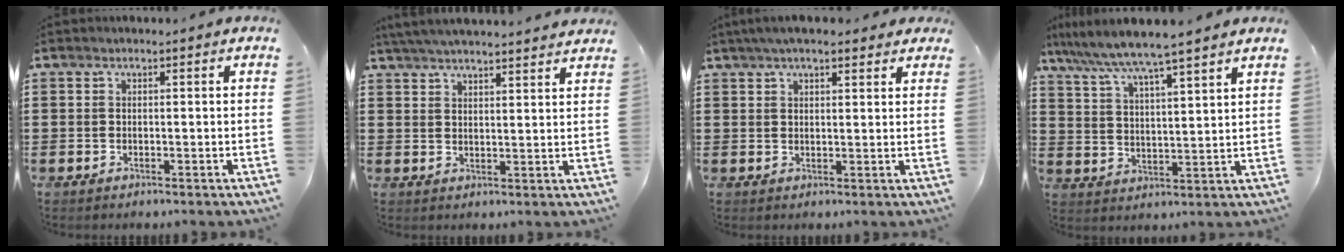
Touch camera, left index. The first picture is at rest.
{"total": 4.2, "force": [4.1, -0.3, 0.9], "torque": [-0.030, -0.014, 0.073]}
{"total": 4.4, "force": [3.4, 1.1, 2.5], "torque": [-0.056, 0.007, 0.061]}
{"total": 5.9, "force": [5.3, -0.8, 2.5], "torque": [-0.072, -0.035, 0.085]}